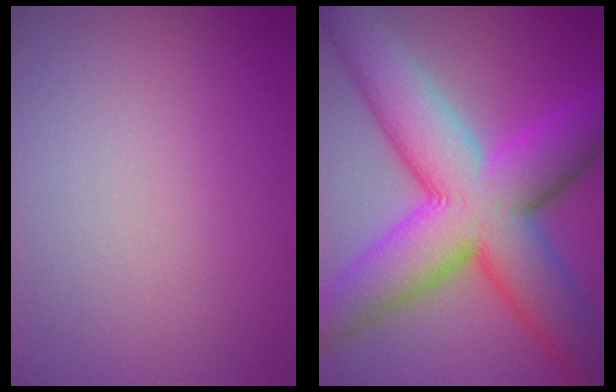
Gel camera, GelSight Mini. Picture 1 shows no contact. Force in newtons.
{"total": 14.8, "press": 14.8, "slide": 0.4}